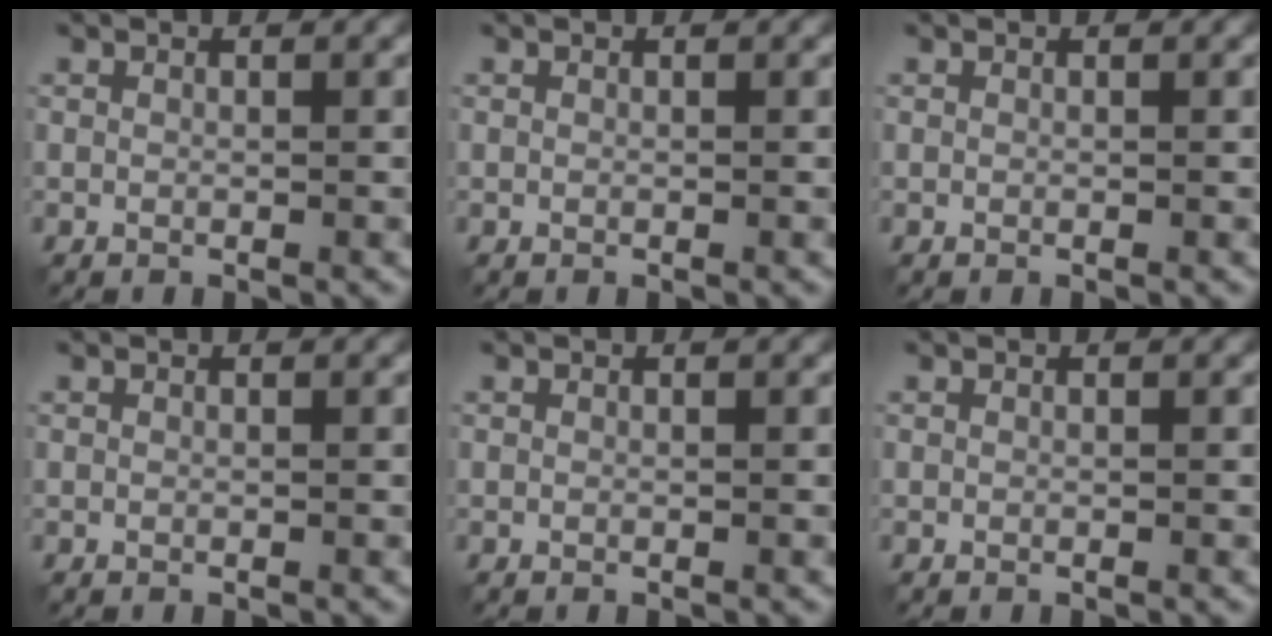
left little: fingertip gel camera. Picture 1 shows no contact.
{"total": 0.0}
{"total": 0.0}
{"total": 0.0}
{"total": 0.0}
{"total": 0.0}